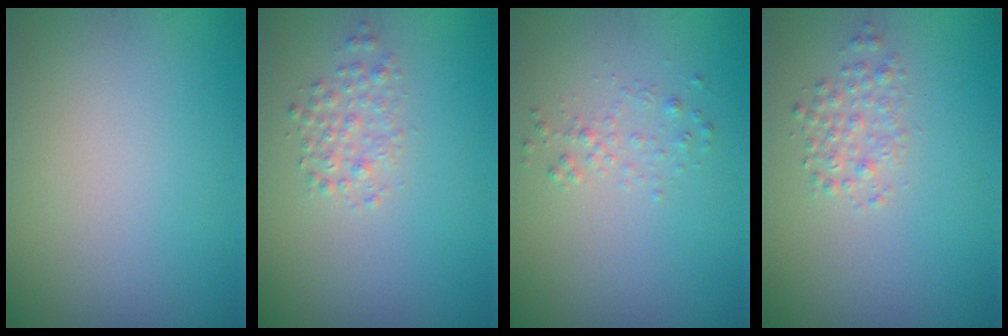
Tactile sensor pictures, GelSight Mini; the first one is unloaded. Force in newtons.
{"total": 1.6, "press": 1.6, "slide": 0.0}
{"total": 1.0, "press": 1.0, "slide": 0.1}
{"total": 1.6, "press": 1.6, "slide": 0.0}